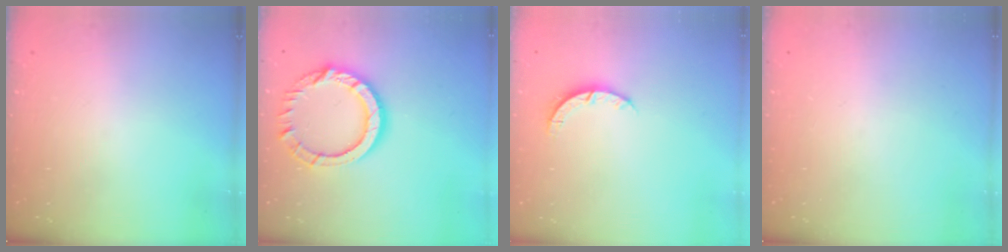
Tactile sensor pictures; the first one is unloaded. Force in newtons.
{"total": 12.8, "press": 12.7, "slide": 1.4}
{"total": 3.2, "press": 3.2, "slide": 0.4}
{"total": 0.0}